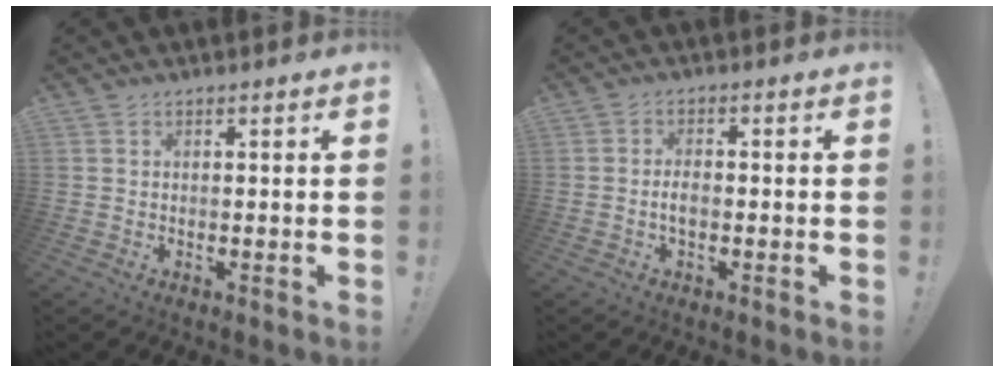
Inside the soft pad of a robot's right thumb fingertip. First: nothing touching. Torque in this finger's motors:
{"motor_torque": [0.49, 0.59, 0.16, -0.45, 0.21]}